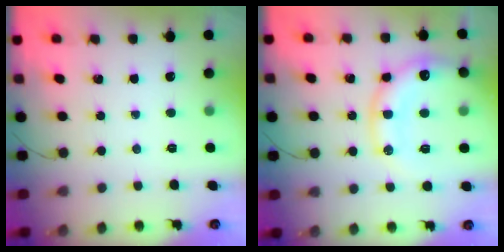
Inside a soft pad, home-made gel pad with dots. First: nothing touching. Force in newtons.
{"total": 17.7, "press": 17.5, "slide": 2.9}